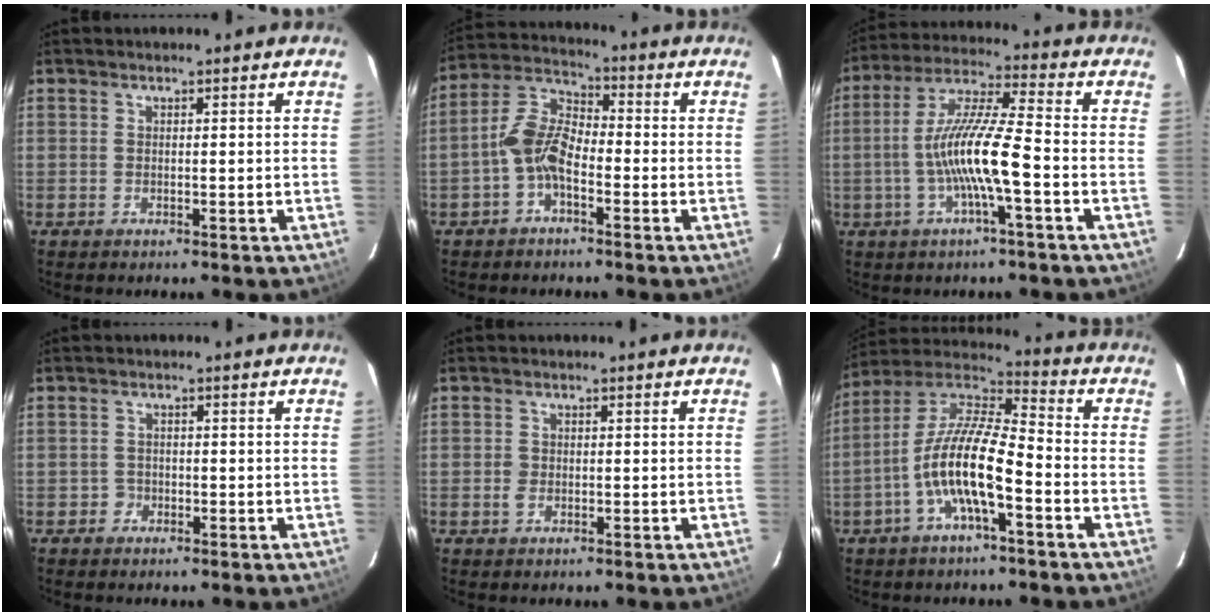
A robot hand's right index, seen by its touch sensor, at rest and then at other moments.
{"total": 7.6, "force": [-2.9, 3.9, 5.8], "torque": [-0.125, 0.019, -0.063]}
{"total": 11.9, "force": [-3.3, 0.8, 11.4], "torque": [-0.228, 0.008, -0.064]}
{"total": 1.5, "force": [-0.9, 1.3, 0.0], "torque": [0.000, 0.005, -0.013]}
{"total": 1.5, "force": [-0.4, 1.2, 0.8], "torque": [-0.018, 0.001, -0.008]}
{"total": 13.4, "force": [-4.9, 3.3, 12.0], "torque": [-0.236, 0.004, -0.100]}